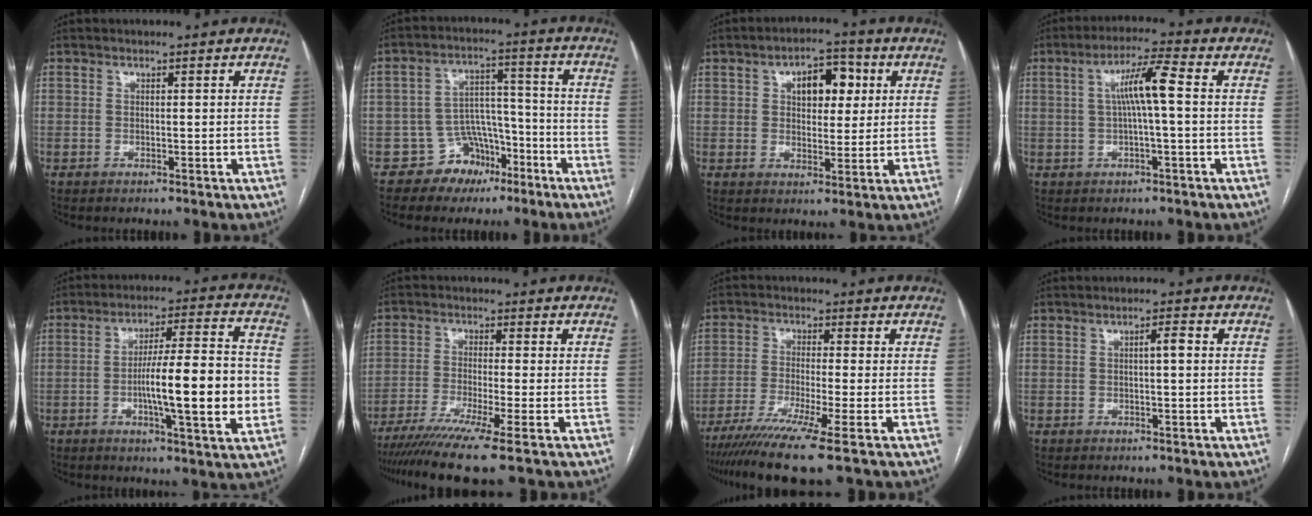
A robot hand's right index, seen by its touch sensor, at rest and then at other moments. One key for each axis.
{"total": 7.7, "fx": -4.8, "fy": 5.9, "fz": 1.3, "tx": -0.007, "ty": 0.035, "tz": -0.069}
{"total": 7.6, "fx": 2.4, "fy": 4.1, "fz": 5.9, "tx": -0.082, "ty": 0.022, "tz": 0.038}
{"total": 6.8, "fx": 0.7, "fy": 0.2, "fz": 6.8, "tx": -0.121, "ty": 0.016, "tz": 0.012}
{"total": 15.2, "fx": -2.4, "fy": 1.4, "fz": 14.9, "tx": -0.233, "ty": 0.004, "tz": -0.040}
{"total": 10.1, "fx": -7.3, "fy": -1.3, "fz": 6.8, "tx": -0.107, "ty": -0.026, "tz": -0.117}
{"total": 10.6, "fx": -7.4, "fy": -1.3, "fz": 7.4, "tx": -0.123, "ty": -0.029, "tz": -0.122}
{"total": 1.9, "fx": 0.2, "fy": 0.2, "fz": 1.8, "tx": -0.029, "ty": 0.004, "tz": 0.002}